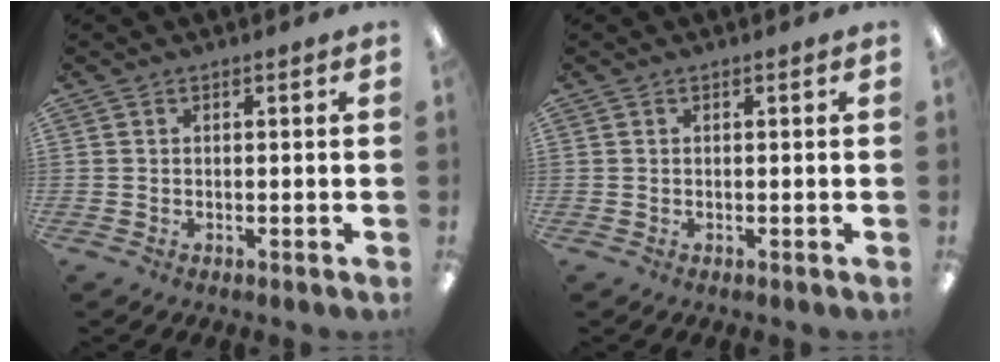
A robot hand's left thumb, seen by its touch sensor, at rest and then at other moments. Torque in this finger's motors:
{"motor_torque": [0.00, 0.00, 0.00, 0.00, 0.00]}